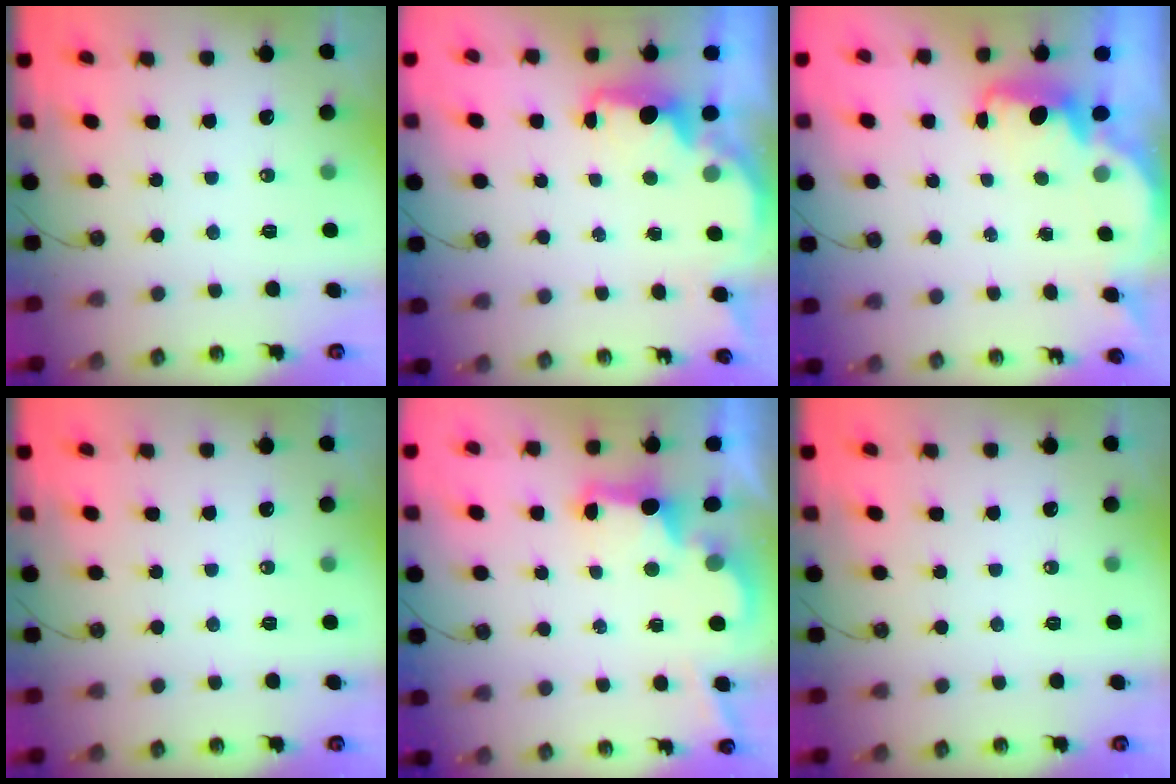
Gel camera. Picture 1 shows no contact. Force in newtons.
{"total": 2.1, "press": 2.0, "slide": 0.5}
{"total": 2.3, "press": 2.2, "slide": 0.6}
{"total": 0.0}
{"total": 2.7, "press": 2.6, "slide": 0.9}
{"total": 0.0}